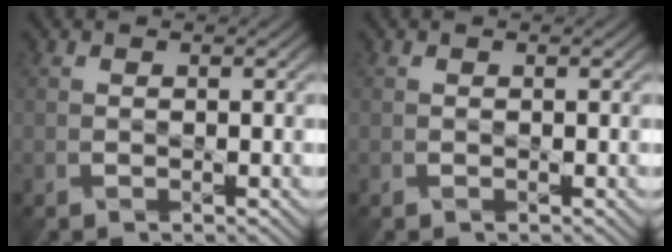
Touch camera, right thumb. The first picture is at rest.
{"total": 0.0}